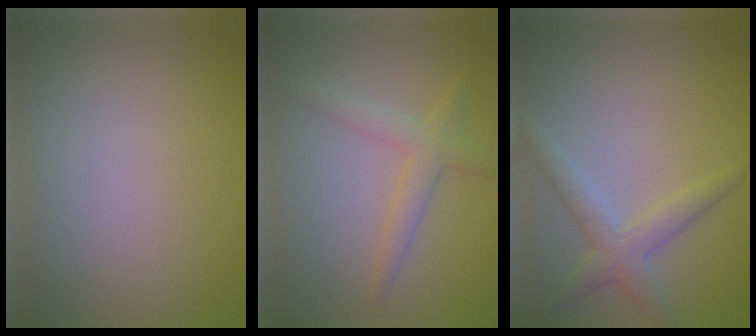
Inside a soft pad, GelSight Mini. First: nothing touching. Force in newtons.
{"total": 2.5, "press": 2.5, "slide": 0.1}
{"total": 3.1, "press": 3.0, "slide": 0.2}